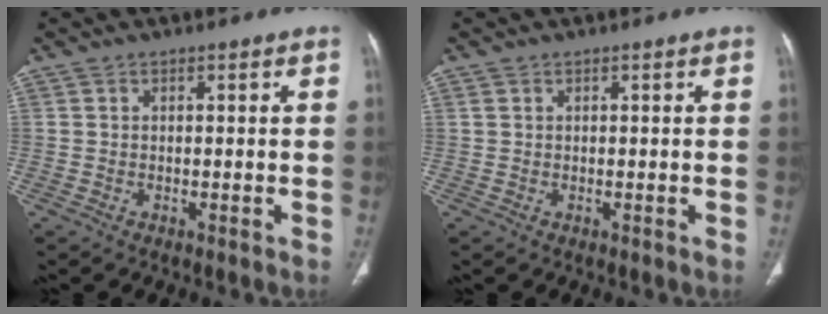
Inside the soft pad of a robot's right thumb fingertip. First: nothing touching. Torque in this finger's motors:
{"motor_torque": [0.04, 0.30, -0.01, 0.04, -0.04]}